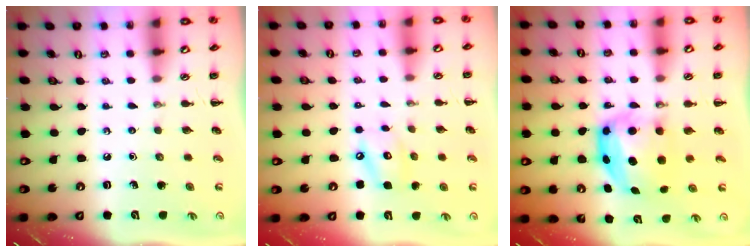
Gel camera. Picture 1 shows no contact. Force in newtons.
{"total": 8.5, "press": 8.4, "slide": 1.4}
{"total": 5.9, "press": 5.9, "slide": 0.7}